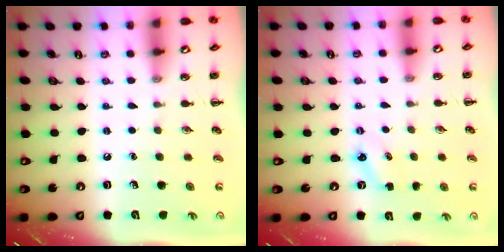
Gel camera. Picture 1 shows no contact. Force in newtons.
{"total": 2.8, "press": 2.7, "slide": 0.7}